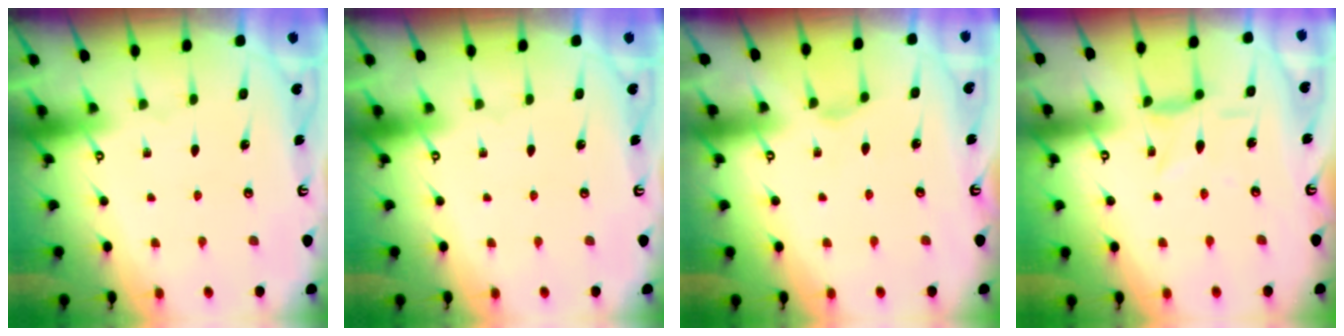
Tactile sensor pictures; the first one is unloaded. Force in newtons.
{"total": 0.0}
{"total": 0.8, "press": 0.7, "slide": 0.3}
{"total": 1.8, "press": 1.7, "slide": 0.4}